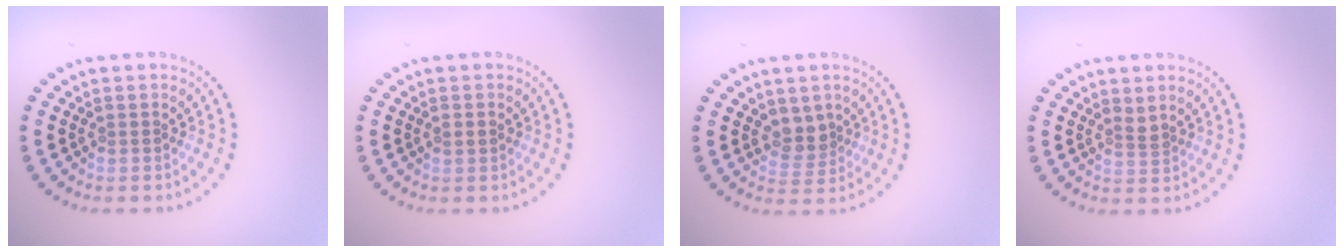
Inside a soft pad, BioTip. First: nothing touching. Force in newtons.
{"total": 1.1, "press": 1.1, "slide": 0.1}
{"total": 2.1, "press": 1.6, "slide": 1.4}
{"total": 0.8, "press": 0.5, "slide": 0.6}